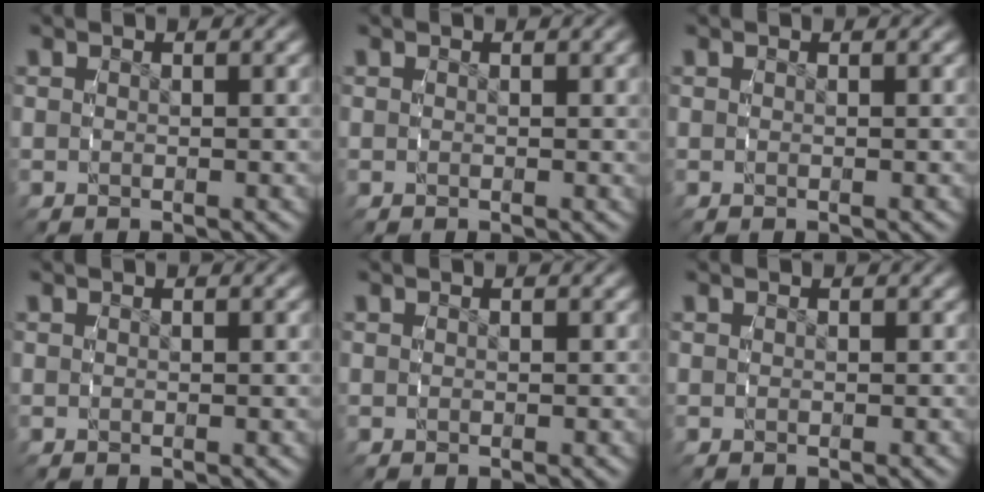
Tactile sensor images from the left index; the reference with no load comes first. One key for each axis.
{"total": 0.0}
{"total": 0.0}
{"total": 0.0}
{"total": 0.0}
{"total": 0.0}